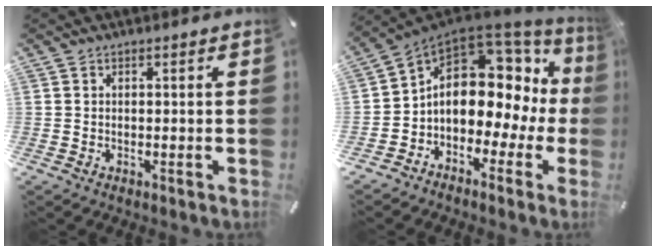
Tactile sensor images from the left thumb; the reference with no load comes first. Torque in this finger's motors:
{"motor_torque": [1.82, 2.92, 0.45, 0.16, 0.15]}